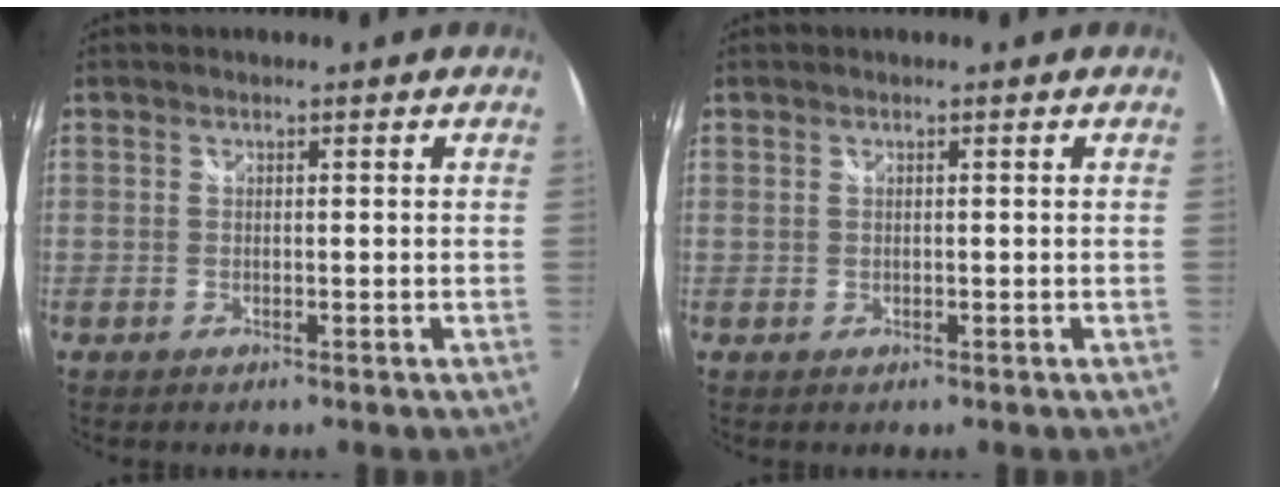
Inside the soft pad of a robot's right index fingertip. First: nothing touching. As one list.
[{"total": 0.0}]